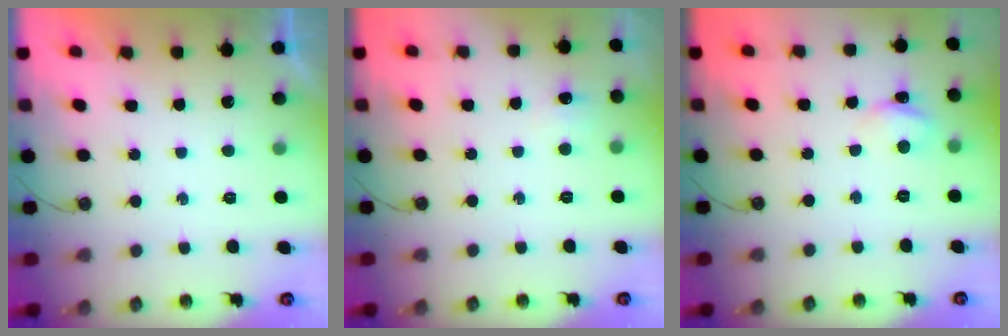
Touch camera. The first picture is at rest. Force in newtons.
{"total": 5.1, "press": 5.0, "slide": 0.7}
{"total": 3.3, "press": 3.3, "slide": 0.4}